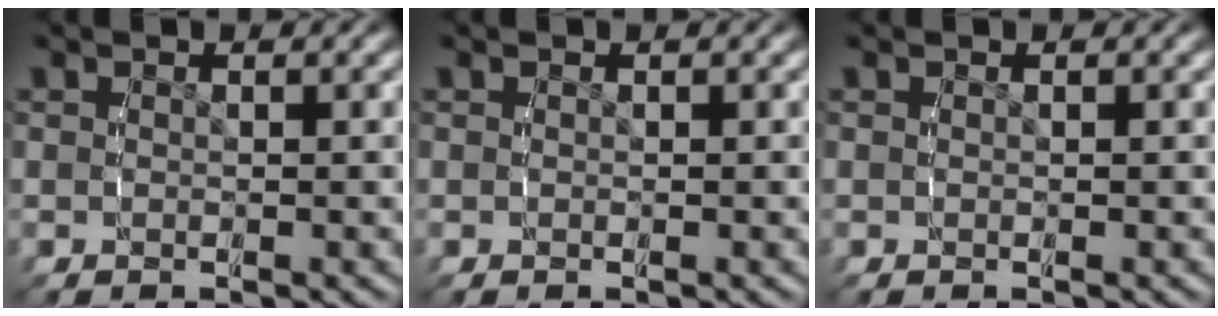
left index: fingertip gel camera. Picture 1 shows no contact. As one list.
[{"total": 0.0}, {"total": 0.0}]